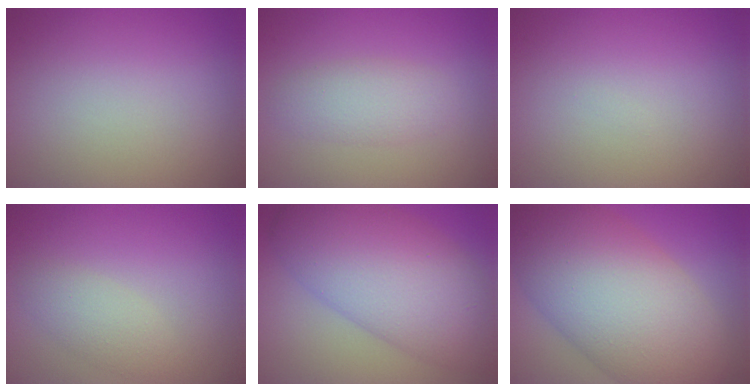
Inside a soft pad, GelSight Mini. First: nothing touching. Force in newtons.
{"total": 2.7, "press": 2.7, "slide": 0.1}
{"total": 0.0}
{"total": 2.2, "press": 2.2, "slide": 0.0}
{"total": 10.3, "press": 10.3, "slide": 0.1}
{"total": 14.3, "press": 14.3, "slide": 0.7}